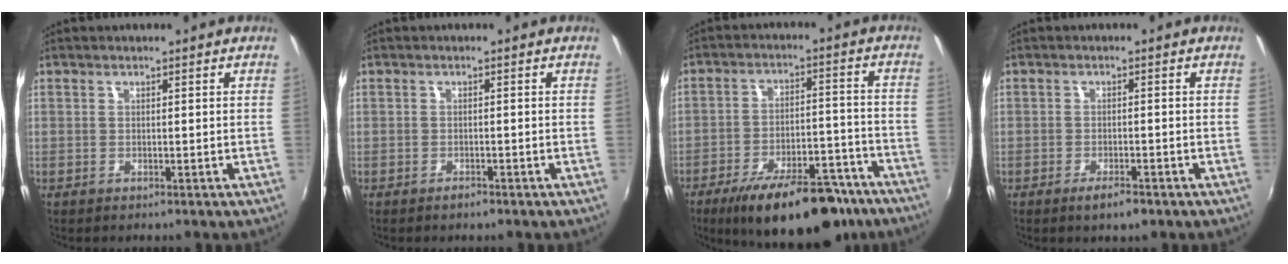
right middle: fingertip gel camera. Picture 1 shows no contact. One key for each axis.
{"total": 1.2, "fx": -1.0, "fy": 0.5, "fz": 0.5, "tx": -0.009, "ty": -0.002, "tz": -0.018}
{"total": 20.1, "fx": -14.9, "fy": 6.9, "fz": 11.6, "tx": -0.186, "ty": -0.011, "tz": -0.209}
{"total": 3.2, "fx": -2.2, "fy": 1.1, "fz": 2.1, "tx": -0.048, "ty": -0.007, "tz": -0.040}